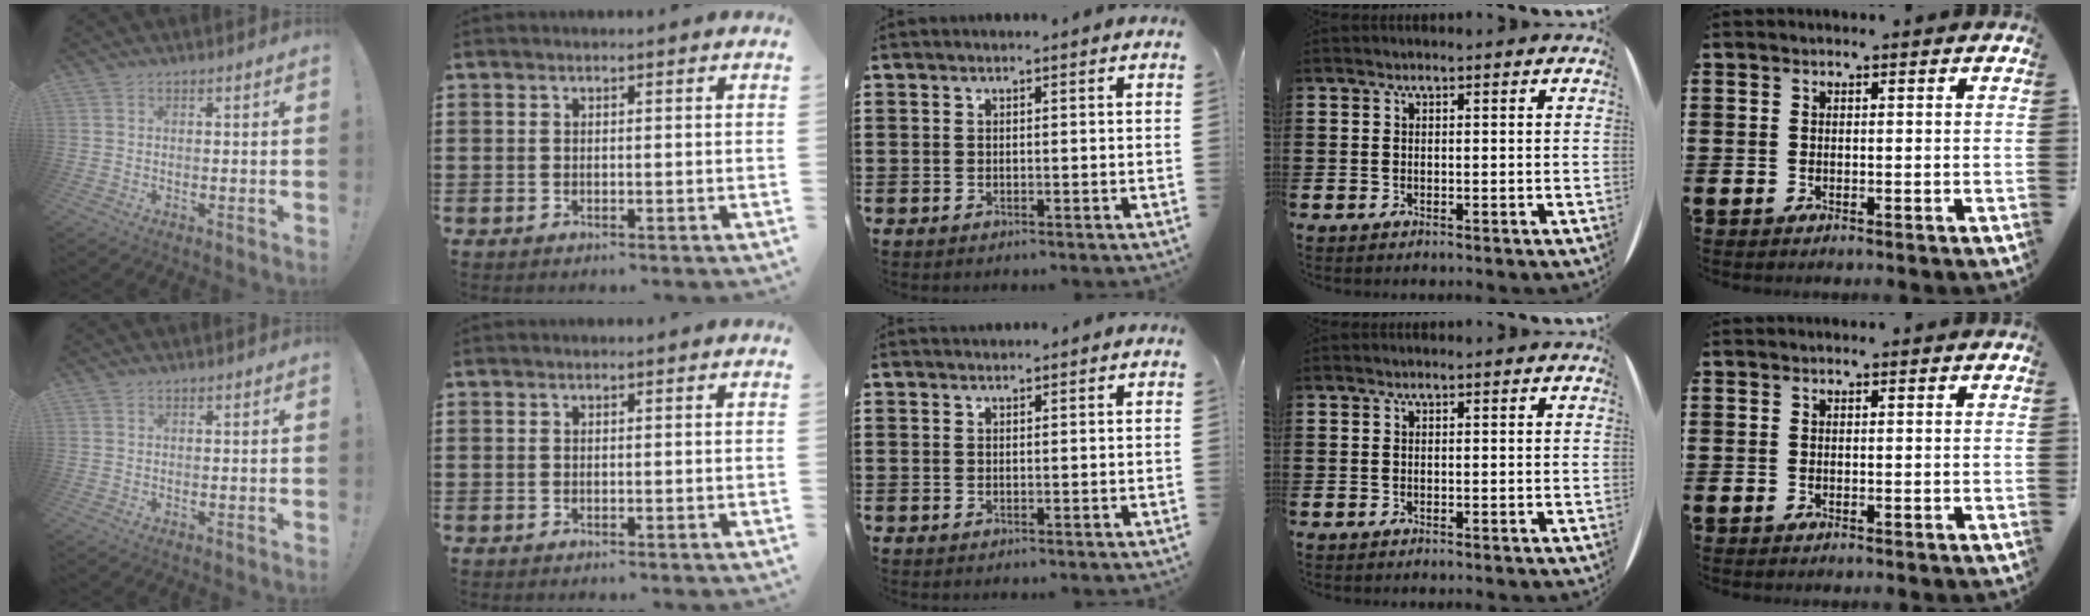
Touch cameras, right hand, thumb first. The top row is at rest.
{"middle": {"total": 0.7, "force": [0.7, 0.2, -0.1], "torque": [-0.001, 0.000, 0.013]}}